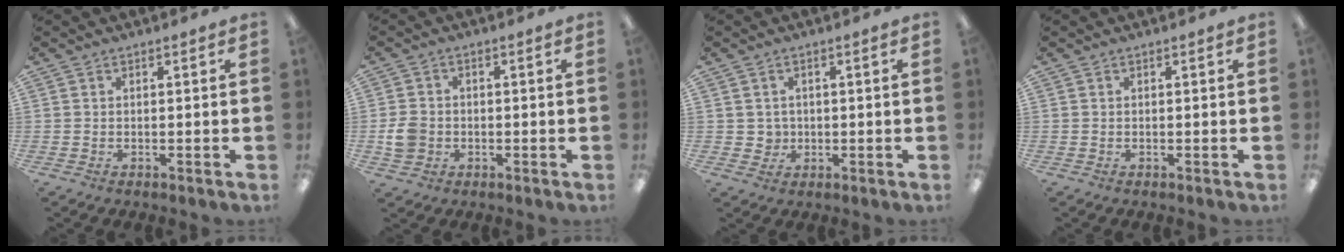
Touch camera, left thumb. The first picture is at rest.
{"total": 4.8, "force": [-0.9, 4.1, 2.3], "torque": [-0.045, 0.008, -0.014]}
{"total": 2.7, "force": [0.4, 2.7, 0.4], "torque": [-0.005, 0.001, 0.004]}
{"total": 0.0}